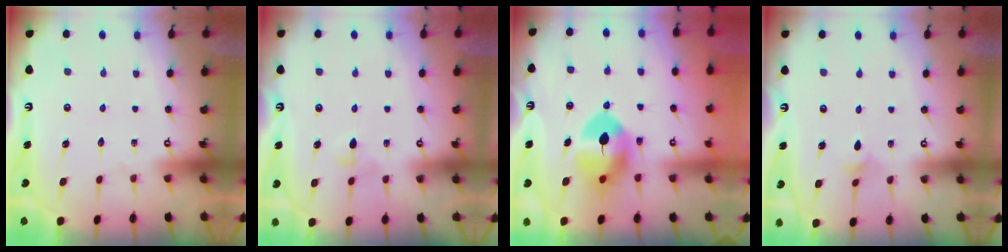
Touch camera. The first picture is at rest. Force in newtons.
{"total": 3.1, "press": 2.9, "slide": 0.9}
{"total": 10.4, "press": 10.3, "slide": 1.6}
{"total": 2.1, "press": 2.1, "slide": 0.5}